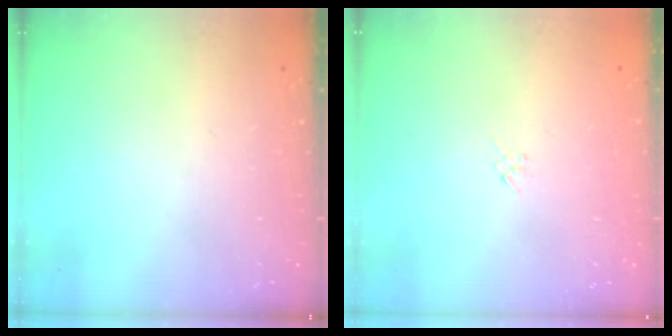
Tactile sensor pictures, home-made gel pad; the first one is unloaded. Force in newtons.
{"total": 1.3, "press": 1.3, "slide": 0.4}